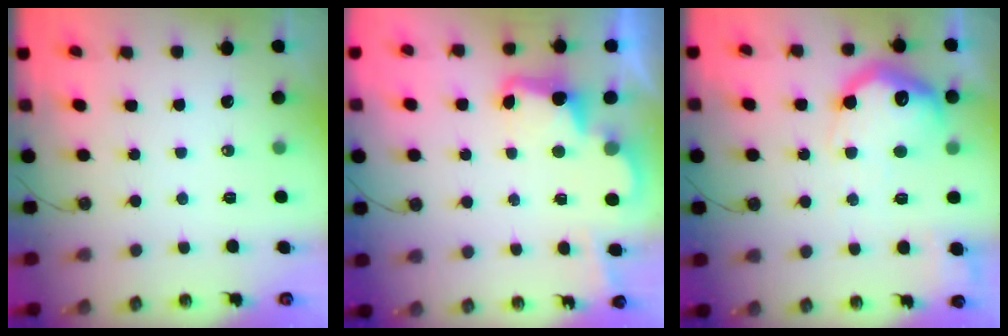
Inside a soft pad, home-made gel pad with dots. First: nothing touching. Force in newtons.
{"total": 3.2, "press": 3.1, "slide": 0.6}
{"total": 20.9, "press": 20.9, "slide": 1.4}